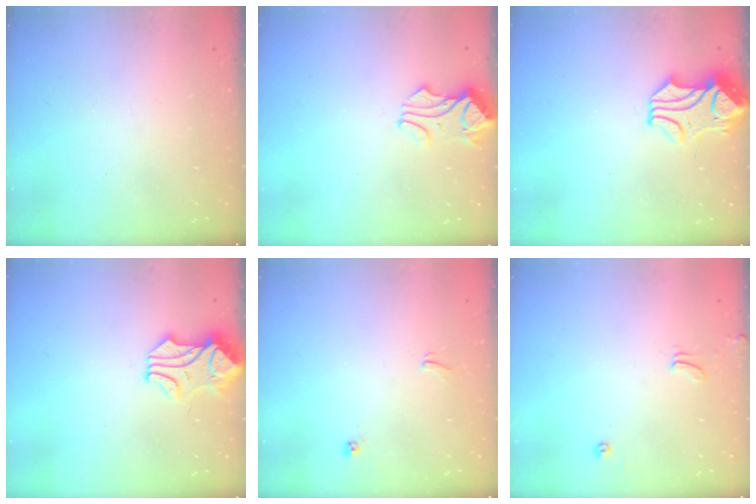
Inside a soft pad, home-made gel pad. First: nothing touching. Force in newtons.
{"total": 0.6, "press": 0.2, "slide": 0.6}
{"total": 1.7, "press": 1.4, "slide": 1.0}
{"total": 1.4, "press": 1.4, "slide": 0.0}
{"total": 4.7, "press": 4.7, "slide": 0.2}
{"total": 1.3, "press": 1.2, "slide": 0.4}